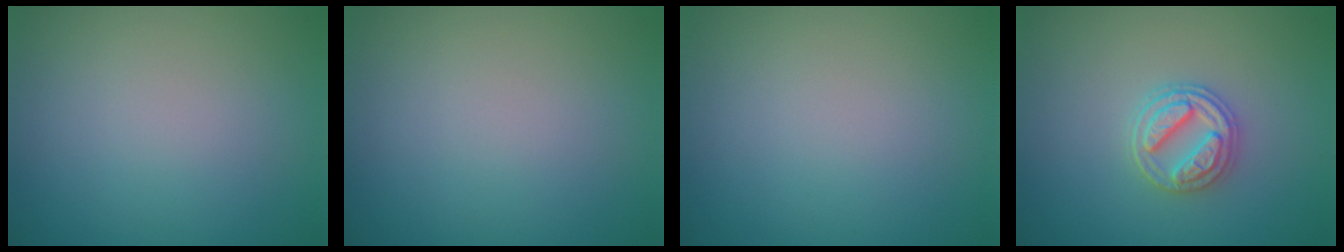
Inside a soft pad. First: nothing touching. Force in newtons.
{"total": 0.0}
{"total": 0.0}
{"total": 3.1, "press": 2.9, "slide": 1.0}